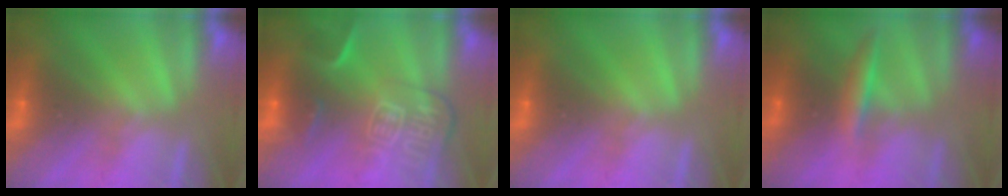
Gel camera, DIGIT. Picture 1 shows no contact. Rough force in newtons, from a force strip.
{"total": 8.4}
{"total": 0.0}
{"total": 2.8}